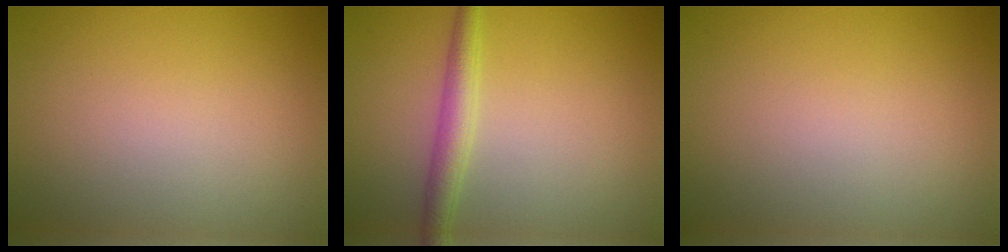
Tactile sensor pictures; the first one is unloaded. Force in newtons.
{"total": 2.5, "press": 2.5, "slide": 0.1}
{"total": 0.0}